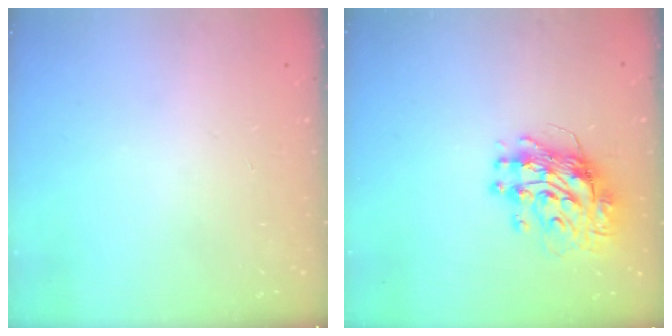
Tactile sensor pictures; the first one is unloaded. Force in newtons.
{"total": 11.6, "press": 11.6, "slide": 1.2}